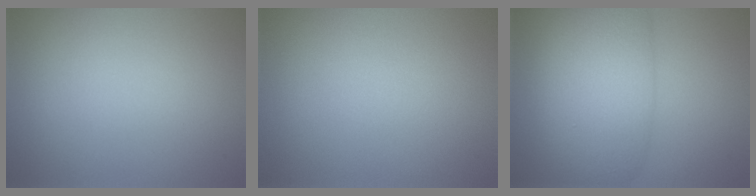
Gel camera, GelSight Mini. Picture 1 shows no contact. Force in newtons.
{"total": 0.0}
{"total": 9.4, "press": 9.4, "slide": 0.2}